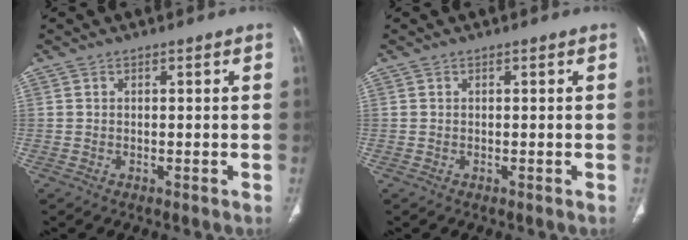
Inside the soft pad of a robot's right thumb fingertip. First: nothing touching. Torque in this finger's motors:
{"motor_torque": [0.08, 0.09, 0.00, 0.00, 0.00]}